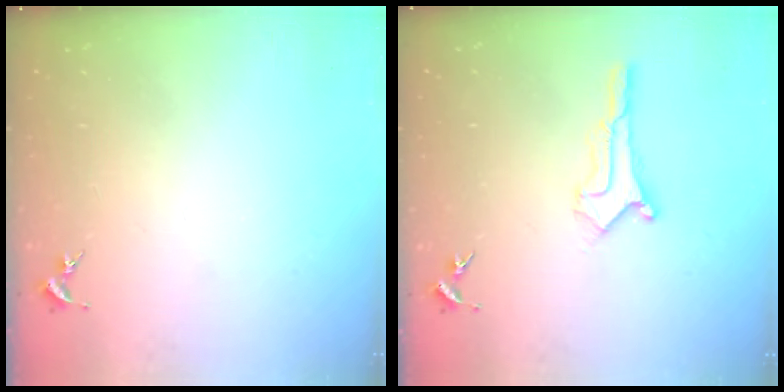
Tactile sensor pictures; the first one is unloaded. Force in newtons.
{"total": 0.9, "press": 0.9, "slide": 0.1}